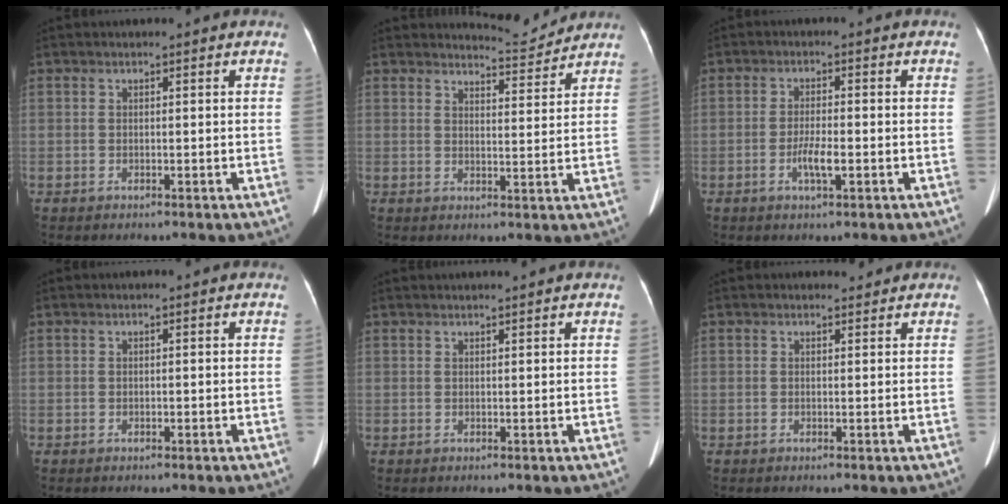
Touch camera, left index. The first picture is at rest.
{"total": 4.5, "force": [4.4, -0.2, -0.8], "torque": [-0.001, -0.018, 0.064]}
{"total": 3.4, "force": [-1.3, 0.5, 3.1], "torque": [-0.063, -0.002, -0.024]}
{"total": 0.0}
{"total": 2.6, "force": [2.4, -0.1, 1.0], "torque": [-0.011, 0.021, 0.037]}
{"total": 0.8, "force": [0.7, 0.2, -0.2], "torque": [-0.005, -0.006, 0.010]}